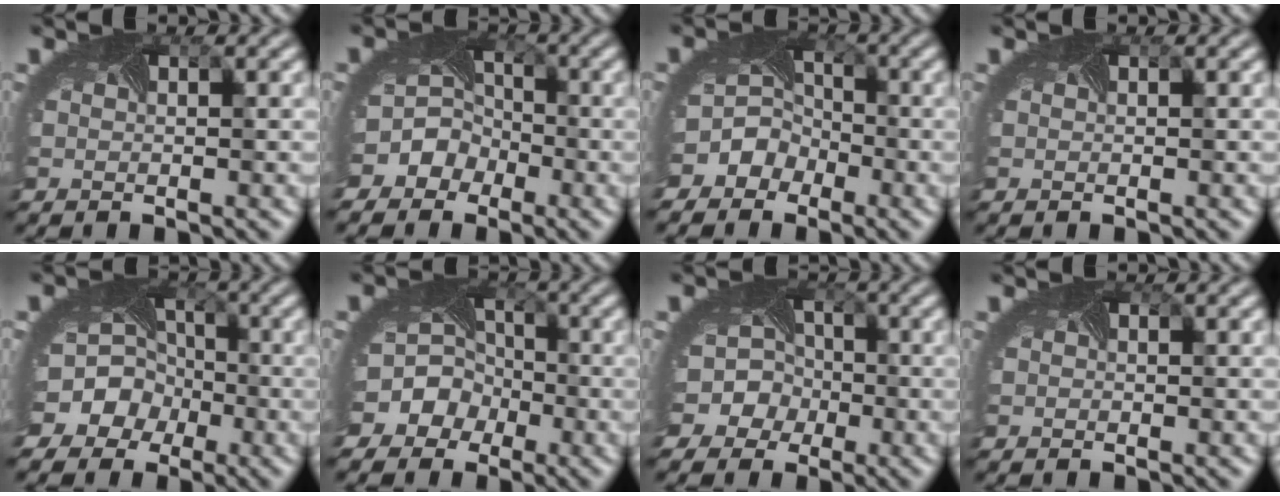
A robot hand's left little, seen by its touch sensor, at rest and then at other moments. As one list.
[{"total": 6.1, "force": [-3.2, 5.0, 1.2], "torque": [-0.005, -0.005, -0.063]}, {"total": 5.5, "force": [-3.2, 4.4, 0.9], "torque": [0.003, -0.003, -0.060]}, {"total": 0.0}, {"total": 10.6, "force": [-4.0, 9.2, 3.5], "torque": [-0.077, -0.008, -0.086]}, {"total": 8.9, "force": [-3.8, 7.6, 2.5], "torque": [-0.049, -0.010, -0.080]}, {"total": 8.5, "force": [-2.6, 7.6, 2.7], "torque": [-0.050, 0.004, -0.074]}, {"total": 0.0}]